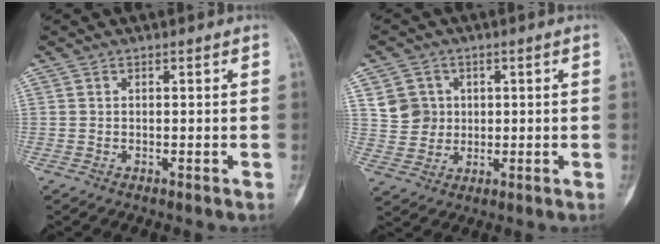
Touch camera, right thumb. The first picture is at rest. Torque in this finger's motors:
{"motor_torque": [-0.58, 0.86, -0.05, 0.07, -0.08]}